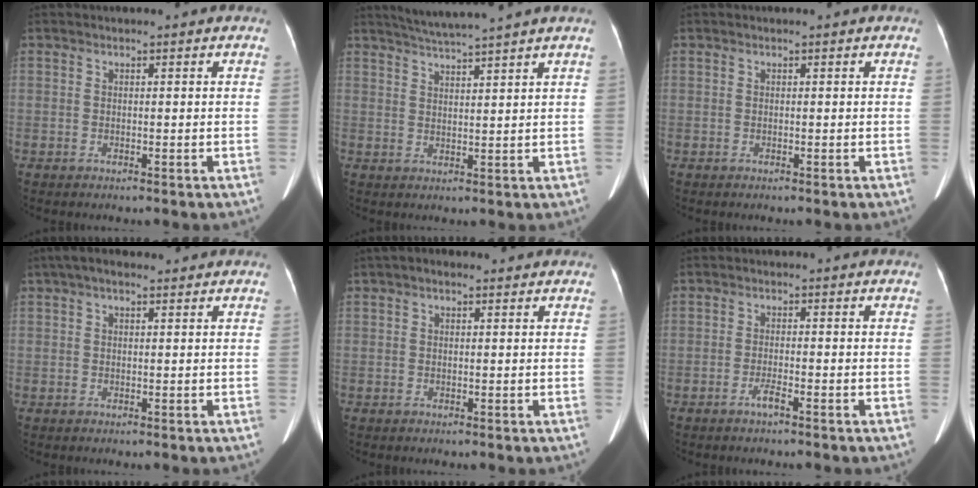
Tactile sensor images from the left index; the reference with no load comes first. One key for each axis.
{"total": 6.7, "fx": 5.9, "fy": -1.8, "fz": 2.7, "tx": -0.047, "ty": 0.011, "tz": 0.095}
{"total": 0.0}
{"total": 4.2, "fx": 2.8, "fy": 1.6, "fz": 2.6, "tx": -0.053, "ty": 0.036, "tz": 0.046}
{"total": 2.3, "fx": 1.4, "fy": 1.2, "fz": 1.4, "tx": -0.030, "ty": 0.026, "tz": 0.019}
{"total": 1.6, "fx": -1.2, "fy": -0.1, "fz": 1.1, "tx": -0.023, "ty": -0.004, "tz": -0.025}